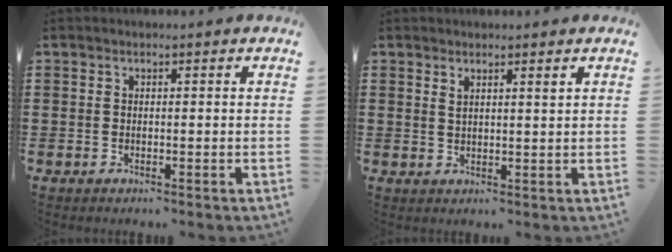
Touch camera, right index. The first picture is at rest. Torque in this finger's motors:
{"motor_torque": [-0.33, 0.33, -0.03, 0.00]}